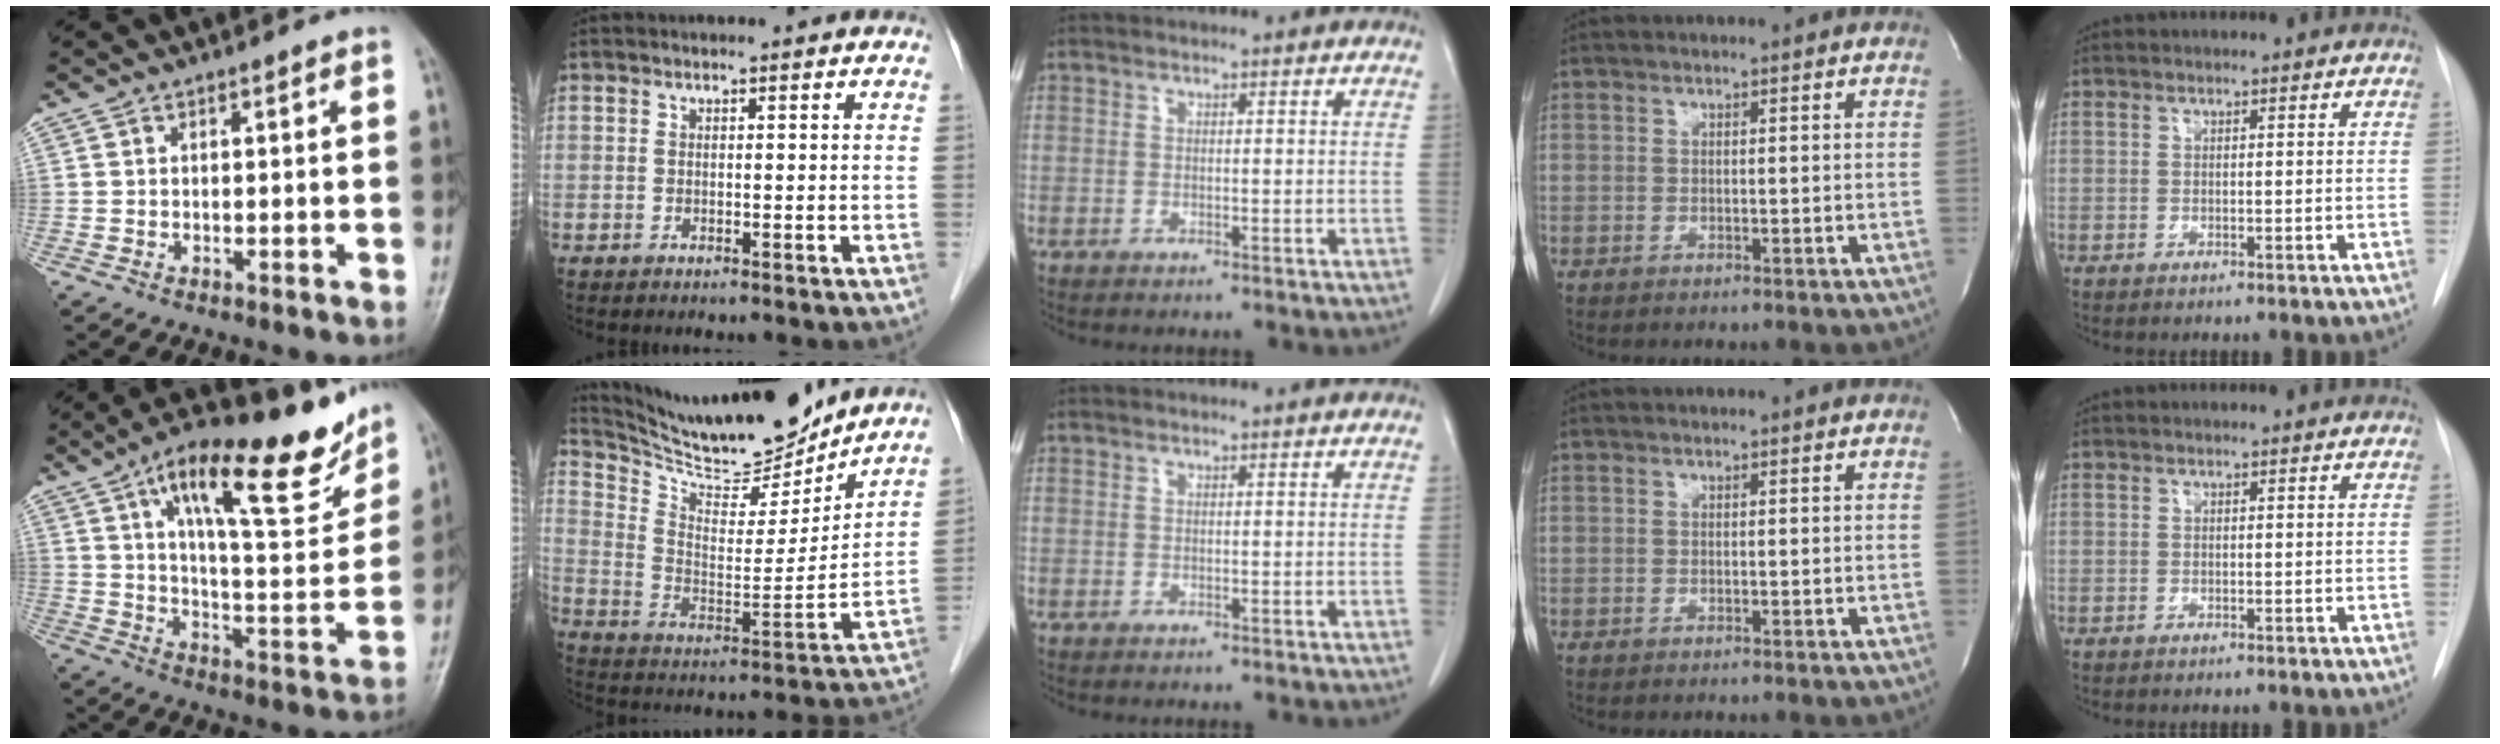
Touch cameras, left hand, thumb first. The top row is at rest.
{"thumb": {"total": 21.9, "force": [13.3, 6.9, 15.9], "torque": [-0.200, -0.051, 0.208]}, "index": {"total": 16.9, "force": [16.0, 2.4, 4.9], "torque": [-0.103, -0.025, 0.267]}}